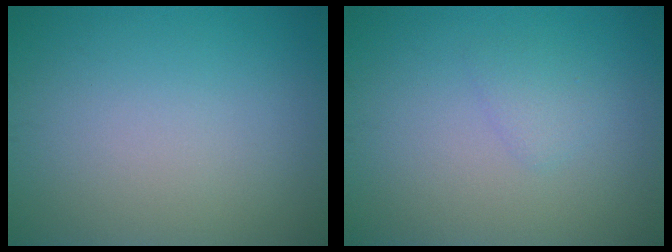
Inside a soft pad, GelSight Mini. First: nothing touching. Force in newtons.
{"total": 1.2, "press": 1.1, "slide": 0.1}